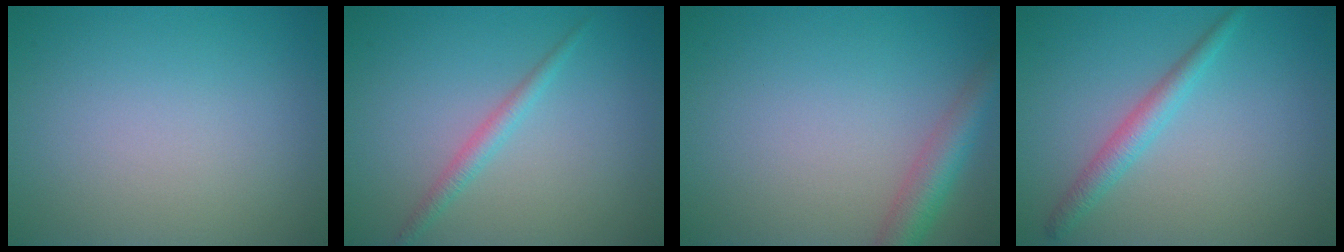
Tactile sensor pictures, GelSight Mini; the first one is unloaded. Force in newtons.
{"total": 1.6, "press": 1.6, "slide": 0.1}
{"total": 3.5, "press": 3.5, "slide": 0.1}
{"total": 2.2, "press": 2.2, "slide": 0.1}